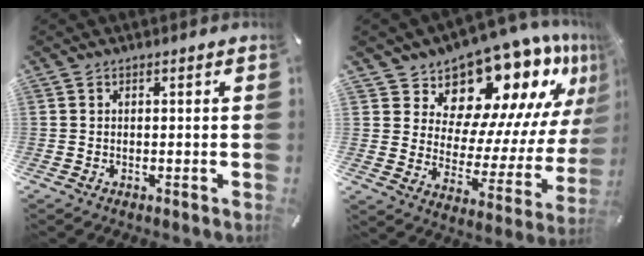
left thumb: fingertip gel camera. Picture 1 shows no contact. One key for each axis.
{"total": 15.6, "fx": 13.6, "fy": 6.6, "fz": 3.6, "tx": -0.031, "ty": -0.145, "tz": 0.224}